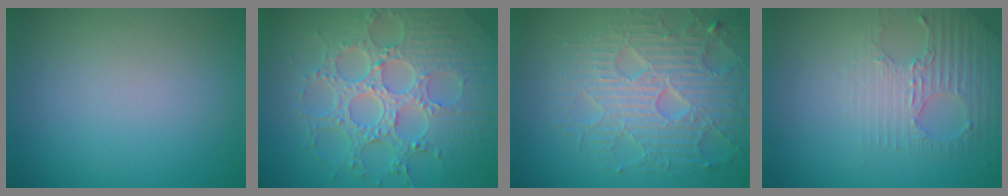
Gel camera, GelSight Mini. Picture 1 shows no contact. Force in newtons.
{"total": 8.4, "press": 6.2, "slide": 5.6}
{"total": 7.0, "press": 5.7, "slide": 4.0}
{"total": 2.9, "press": 2.7, "slide": 1.1}